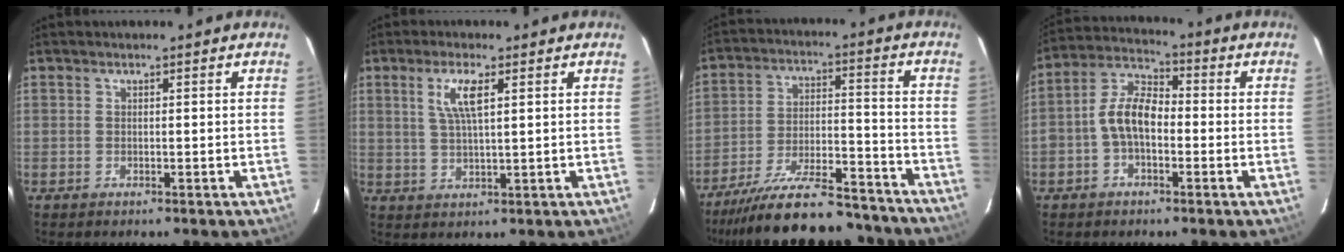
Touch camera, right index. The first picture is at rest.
{"total": 5.5, "force": [2.2, 1.0, 4.9], "torque": [-0.095, 0.000, 0.045]}
{"total": 24.7, "force": [-21.8, 6.0, 10.0], "torque": [-0.184, -0.012, -0.302]}
{"total": 7.7, "force": [-1.8, 4.4, 6.1], "torque": [-0.129, 0.024, -0.037]}